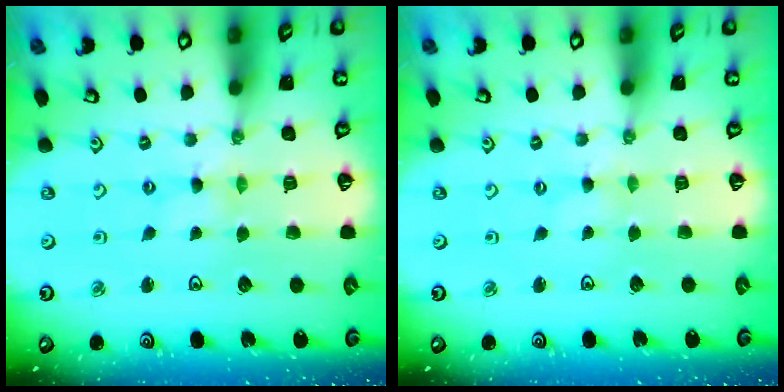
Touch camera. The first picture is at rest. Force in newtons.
{"total": 0.0}